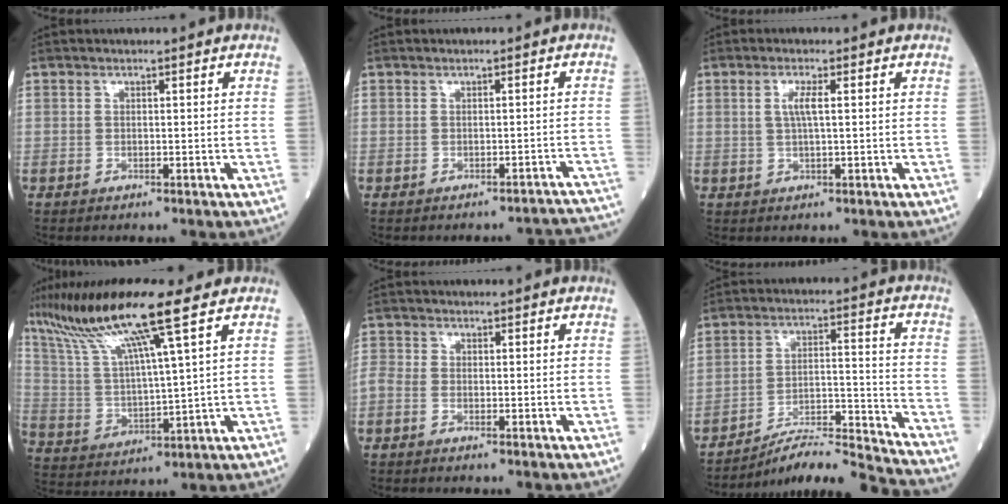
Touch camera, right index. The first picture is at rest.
{"total": 6.3, "force": [-6.2, 0.6, -0.2], "torque": [0.020, 0.013, -0.054]}
{"total": 2.6, "force": [0.7, 0.1, 2.5], "torque": [-0.054, 0.001, 0.013]}
{"total": 15.6, "force": [10.5, -1.2, 11.4], "torque": [-0.218, 0.016, 0.195]}
{"total": 2.2, "force": [-1.1, 1.1, 1.6], "torque": [-0.048, 0.008, -0.023]}
{"total": 13.2, "force": [-12.6, -2.2, 3.1], "torque": [-0.043, 0.023, -0.211]}